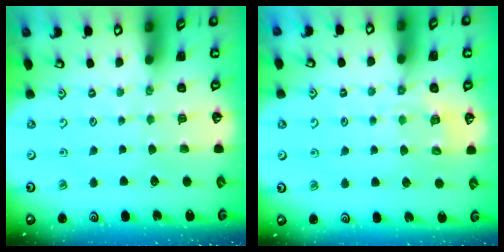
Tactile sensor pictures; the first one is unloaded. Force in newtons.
{"total": 6.8, "press": 6.7, "slide": 1.1}